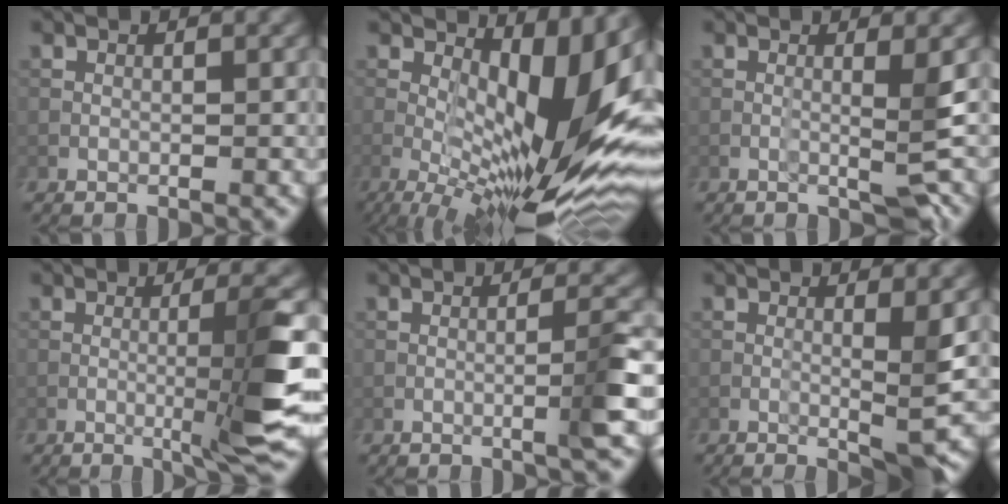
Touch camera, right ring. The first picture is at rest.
{"total": 14.0, "force": [0.0, 4.9, 13.1], "torque": [-0.179, 0.010, 0.001]}
{"total": 2.5, "force": [-0.1, 0.2, 2.5], "torque": [-0.037, -0.003, -0.004]}
{"total": 5.9, "force": [-1.0, 0.5, 5.8], "torque": [-0.090, 0.003, -0.015]}
{"total": 2.8, "force": [-0.5, 0.3, 2.7], "torque": [-0.039, 0.005, -0.016]}
{"total": 2.9, "force": [0.0, 0.2, 2.9], "torque": [-0.047, -0.005, -0.002]}